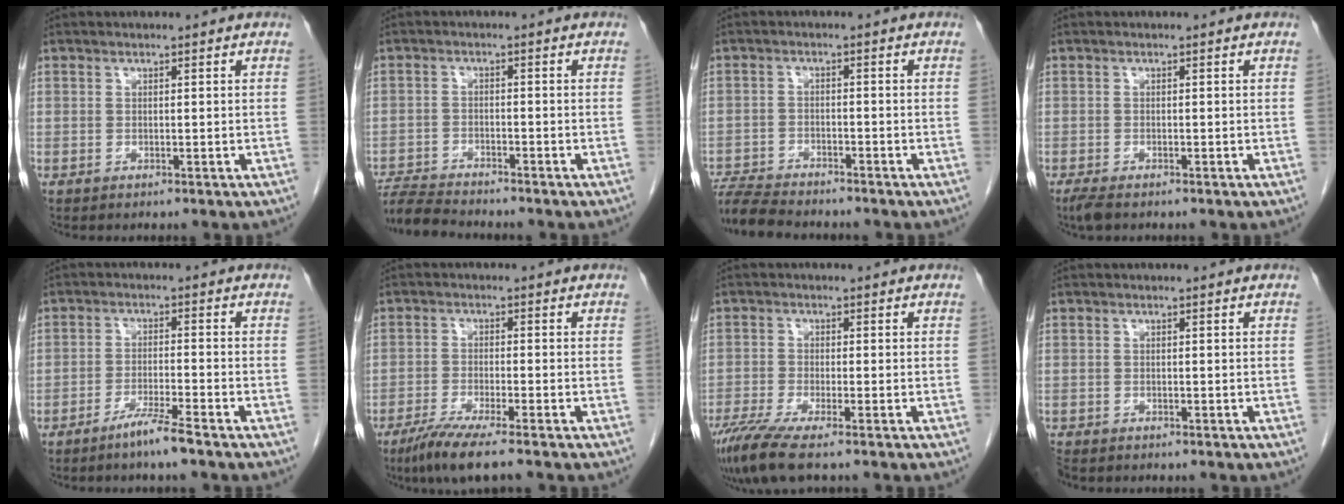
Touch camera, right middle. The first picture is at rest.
{"total": 6.2, "force": [-6.1, 0.0, 1.1], "torque": [-0.016, -0.013, -0.107]}
{"total": 8.0, "force": [-7.5, 1.0, 2.5], "torque": [-0.042, -0.014, -0.127]}
{"total": 2.3, "force": [-1.8, 0.7, 1.4], "torque": [-0.033, -0.007, -0.030]}
{"total": 4.4, "force": [-3.4, -0.5, 2.8], "torque": [-0.053, -0.008, -0.067]}
{"total": 6.5, "force": [-4.9, -0.3, 4.3], "torque": [-0.079, -0.019, -0.091]}
{"total": 6.7, "force": [-4.9, 0.2, 4.5], "torque": [-0.080, -0.020, -0.090]}
{"total": 1.9, "force": [-1.7, 0.8, 0.6], "torque": [-0.017, -0.005, -0.029]}